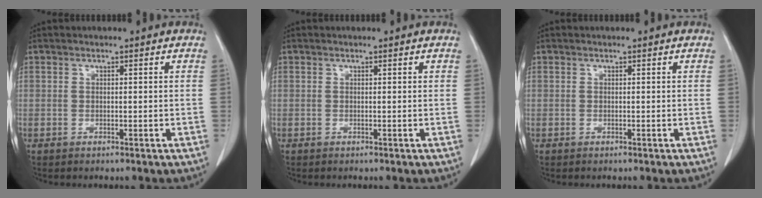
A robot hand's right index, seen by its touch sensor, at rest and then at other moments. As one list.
[{"total": 0.0}, {"total": 0.0}]